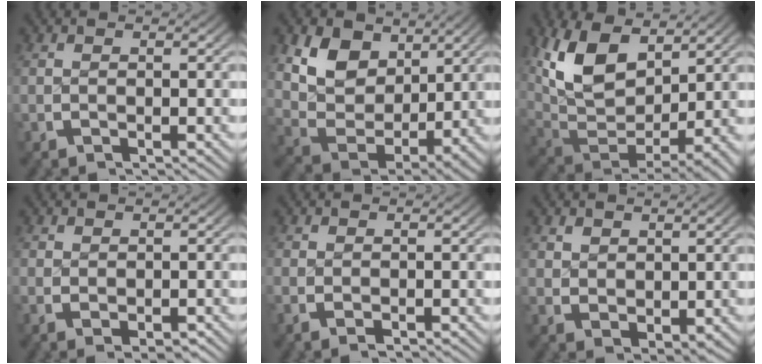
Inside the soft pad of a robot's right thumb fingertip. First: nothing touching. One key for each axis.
{"total": 9.5, "fx": 1.9, "fy": 6.8, "fz": 6.4, "tx": -0.146, "ty": -0.039, "tz": 0.043}
{"total": 11.5, "fx": 1.2, "fy": 7.2, "fz": 8.9, "tx": -0.211, "ty": -0.047, "tz": 0.048}
{"total": 1.4, "fx": -0.2, "fy": 0.8, "fz": 1.1, "tx": -0.017, "ty": -0.010, "tz": 0.004}
{"total": 0.7, "fx": -0.2, "fy": 0.5, "fz": 0.5, "tx": -0.013, "ty": -0.004, "tz": -0.004}
{"total": 2.1, "fx": 0.8, "fy": 1.5, "fz": 1.2, "tx": -0.016, "ty": -0.011, "tz": 0.028}